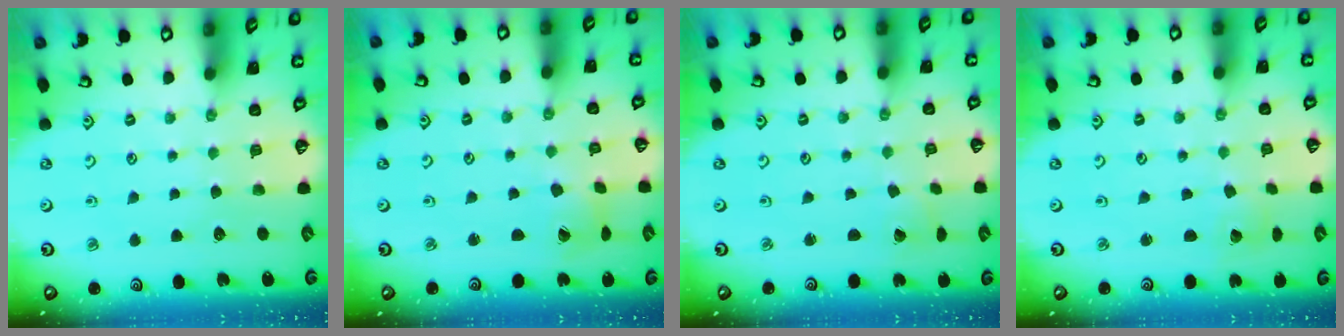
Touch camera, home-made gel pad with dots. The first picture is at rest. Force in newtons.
{"total": 2.7, "press": 2.6, "slide": 0.4}
{"total": 1.5, "press": 1.5, "slide": 0.2}
{"total": 2.3, "press": 2.3, "slide": 0.2}